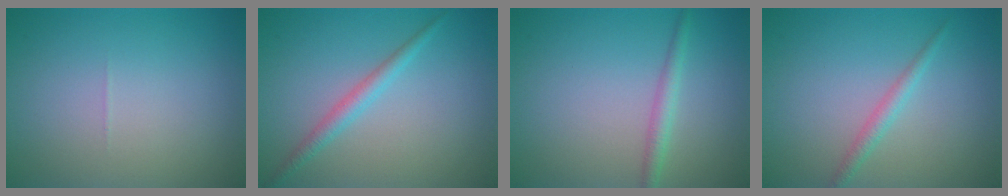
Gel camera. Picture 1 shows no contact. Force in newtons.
{"total": 1.9, "press": 1.9, "slide": 0.1}
{"total": 1.8, "press": 1.8, "slide": 0.0}
{"total": 1.5, "press": 1.5, "slide": 0.0}